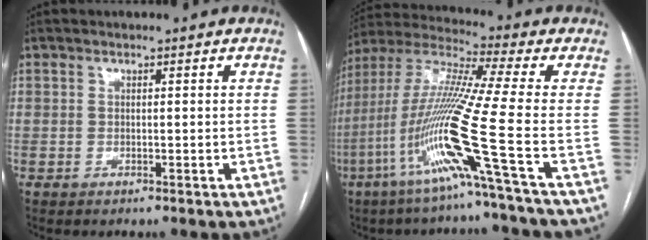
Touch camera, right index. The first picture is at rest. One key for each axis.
{"total": 17.9, "fx": -7.1, "fy": -2.6, "fz": 16.2, "tx": -0.345, "ty": -0.018, "tz": -0.145}